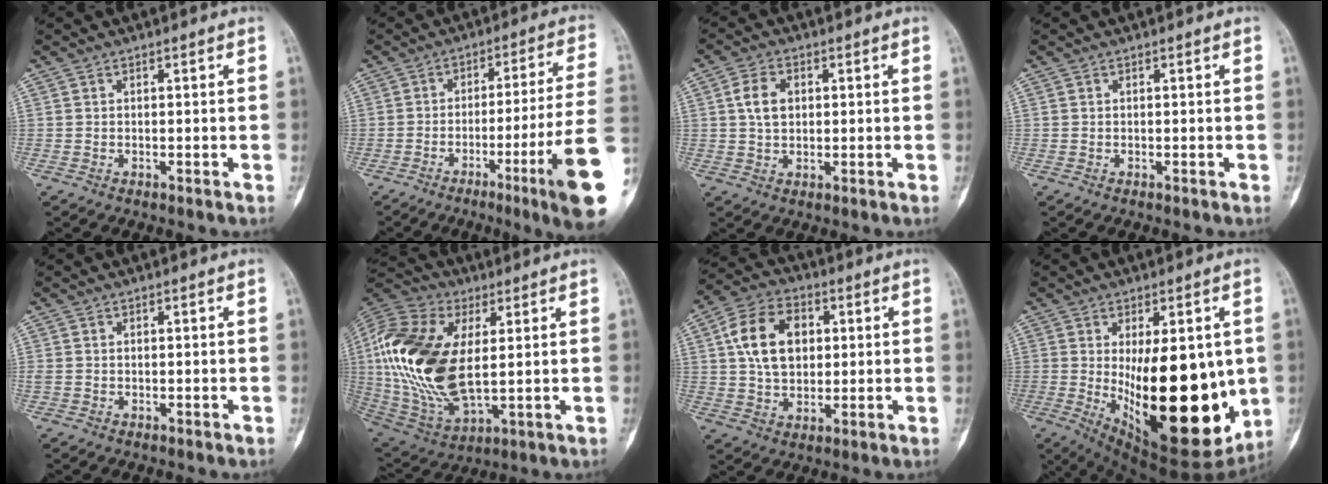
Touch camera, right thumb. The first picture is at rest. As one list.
[{"total": 17.6, "force": [-6.3, -0.4, 16.4], "torque": [-0.207, 0.010, -0.097]}, {"total": 5.4, "force": [1.1, 3.7, 3.7], "torque": [-0.060, 0.002, 0.017]}, {"total": 0.0}, {"total": 0.8, "force": [0.1, 0.7, 0.4], "torque": [-0.006, 0.002, 0.002]}, {"total": 24.8, "force": [3.3, 13.4, 20.6], "torque": [-0.433, -0.016, 0.060]}, {"total": 12.9, "force": [2.7, 8.9, 9.0], "torque": [-0.135, 0.006, 0.042]}, {"total": 26.6, "force": [-1.8, 11.4, 24.0], "torque": [-0.304, -0.045, 0.010]}]